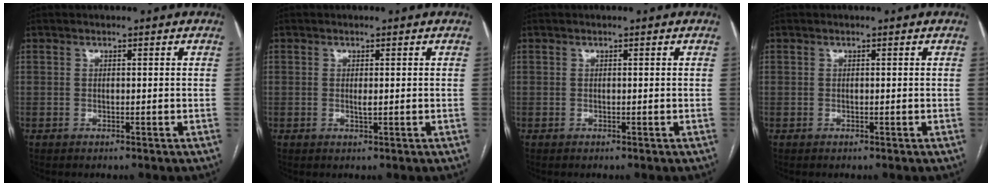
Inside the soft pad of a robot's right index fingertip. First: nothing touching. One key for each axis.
{"total": 1.0, "fx": 0.1, "fy": 0.2, "fz": 0.9, "tx": -0.018, "ty": -0.003, "tz": 0.002}
{"total": 0.0}
{"total": 0.0}